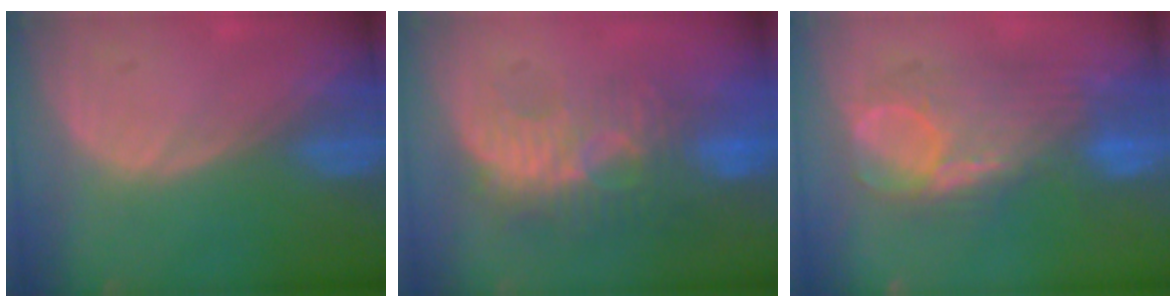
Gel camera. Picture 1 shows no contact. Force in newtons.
{"total": 9.4, "press": 8.9, "slide": 3.0}
{"total": 8.7, "press": 8.7, "slide": 0.8}